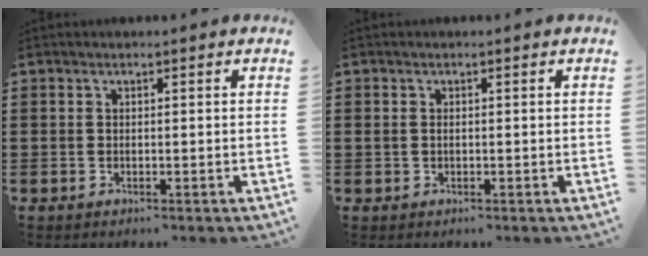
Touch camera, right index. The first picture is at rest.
{"total": 0.6, "force": [0.0, 0.5, 0.4], "torque": [-0.012, 0.001, 0.000]}